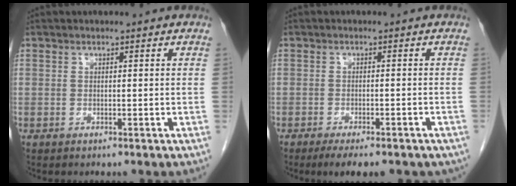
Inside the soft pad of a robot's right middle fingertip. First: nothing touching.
{"total": 8.8, "force": [-6.7, 2.6, 5.0], "torque": [-0.056, -0.006, -0.086]}